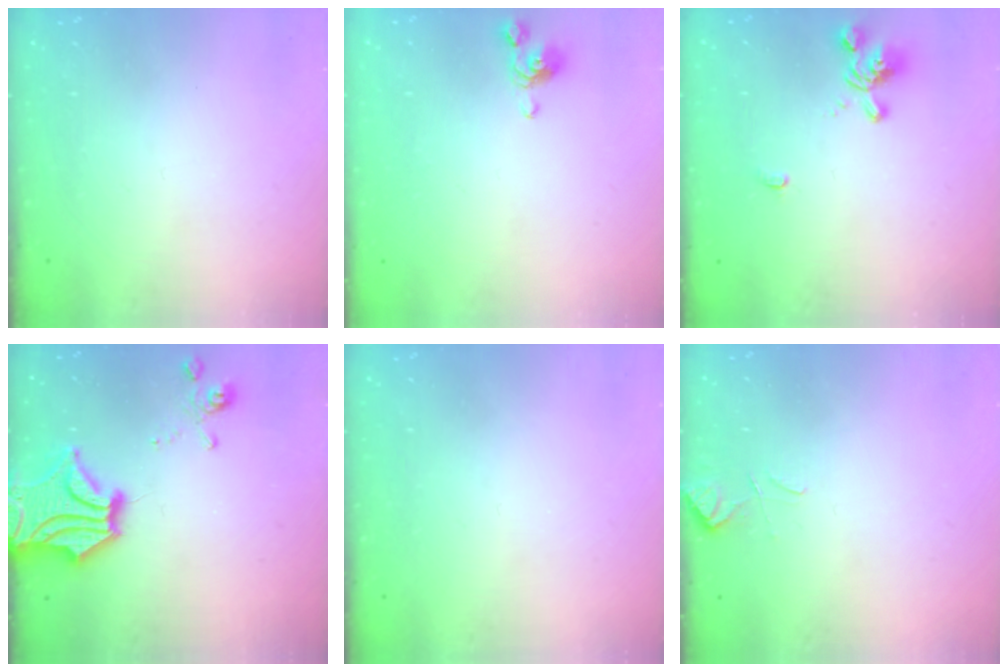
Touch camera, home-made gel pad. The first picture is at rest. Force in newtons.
{"total": 3.5, "press": 3.5, "slide": 0.6}
{"total": 1.2, "press": 0.7, "slide": 1.0}
{"total": 6.6, "press": 5.9, "slide": 3.0}
{"total": 0.0}
{"total": 2.5, "press": 2.5, "slide": 0.5}